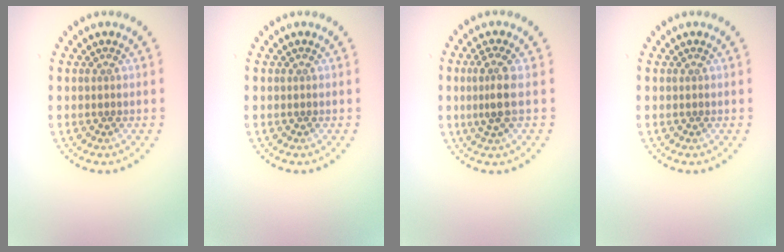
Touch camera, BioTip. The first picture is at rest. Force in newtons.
{"total": 0.0}
{"total": 2.7, "press": 2.2, "slide": 1.4}
{"total": 0.0}